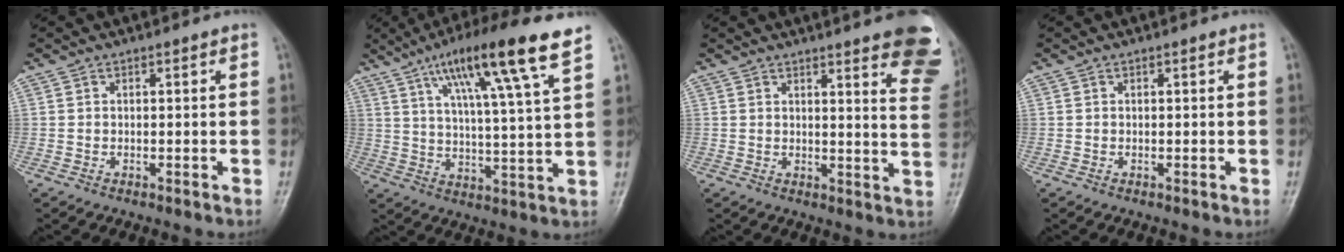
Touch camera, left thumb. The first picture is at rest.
{"total": 16.5, "force": [9.4, 1.4, 13.5], "torque": [-0.221, -0.027, 0.154]}
{"total": 16.1, "force": [10.7, 3.1, 11.5], "torque": [-0.116, -0.052, 0.111]}
{"total": 0.0}